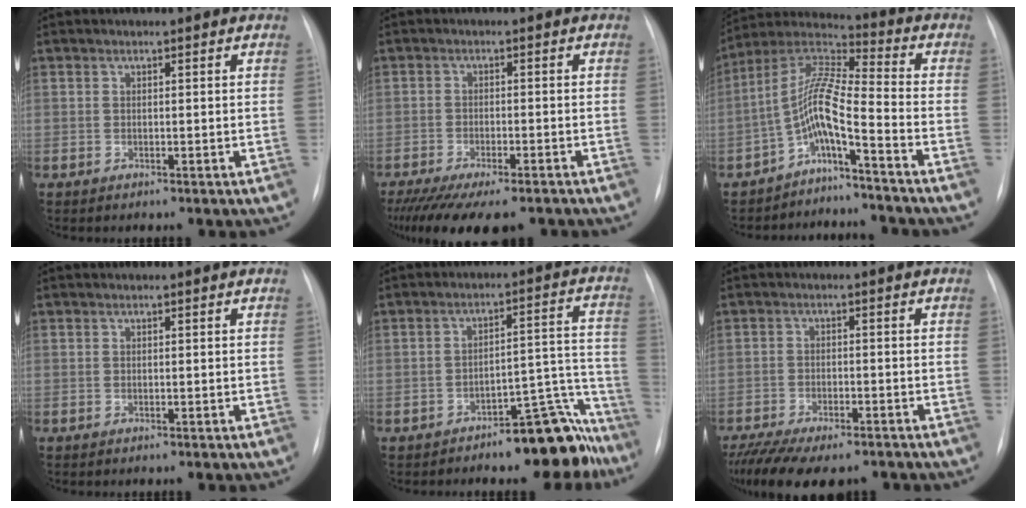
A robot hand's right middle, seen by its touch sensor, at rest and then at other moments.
{"total": 14.3, "force": [-11.3, 3.9, 7.9], "torque": [-0.153, -0.027, -0.165]}
{"total": 7.9, "force": [-4.5, 0.1, 6.5], "torque": [-0.132, 0.036, -0.091]}
{"total": 0.0}
{"total": 10.7, "force": [-9.0, 3.0, 5.0], "torque": [-0.012, 0.074, -0.132]}
{"total": 14.1, "force": [-11.2, 4.7, 7.2], "torque": [-0.149, -0.015, -0.164]}